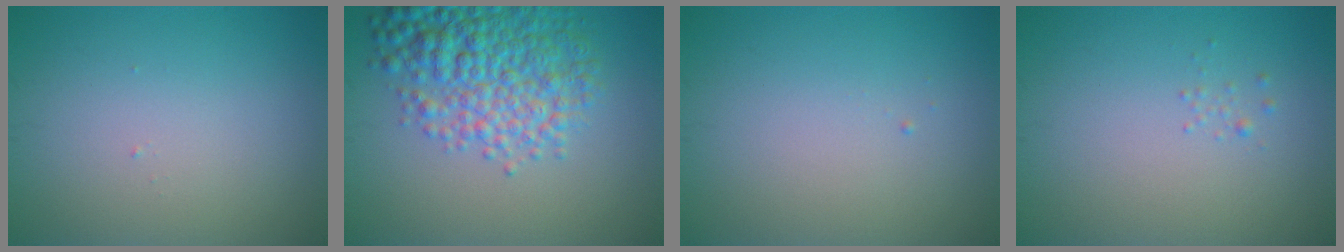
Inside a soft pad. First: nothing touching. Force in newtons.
{"total": 7.0, "press": 7.0, "slide": 0.2}
{"total": 0.0}
{"total": 0.7, "press": 0.7, "slide": 0.1}